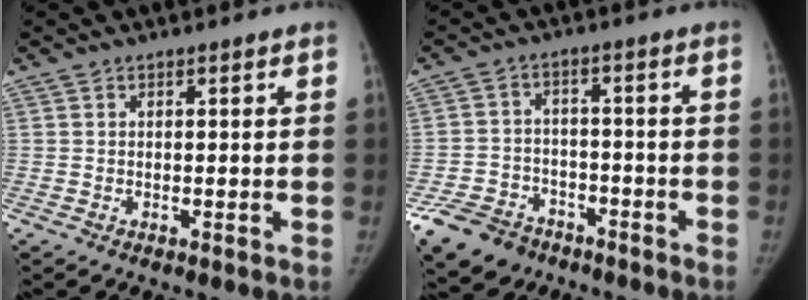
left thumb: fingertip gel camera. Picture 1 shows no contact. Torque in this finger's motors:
{"motor_torque": [-1.25, 1.29, 0.10, -0.04, 0.15]}